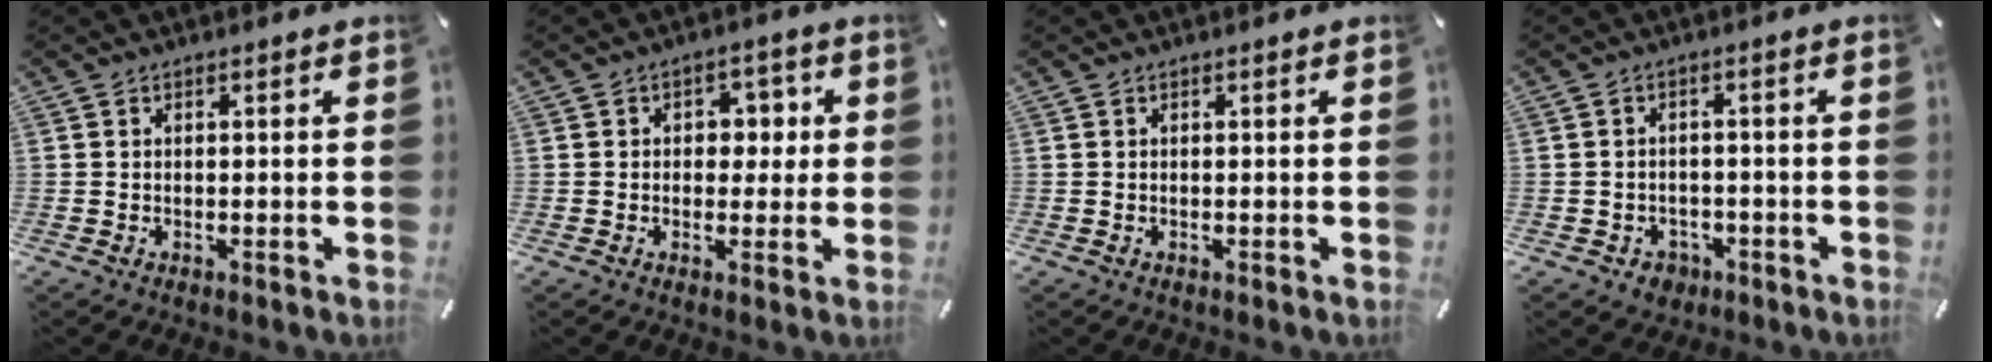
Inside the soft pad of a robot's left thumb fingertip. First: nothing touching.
{"total": 5.2, "force": [0.1, 4.3, 3.0], "torque": [-0.032, 0.004, -0.008]}
{"total": 0.0}
{"total": 3.8, "force": [-1.7, 3.1, 1.2], "torque": [-0.018, 0.002, -0.035]}